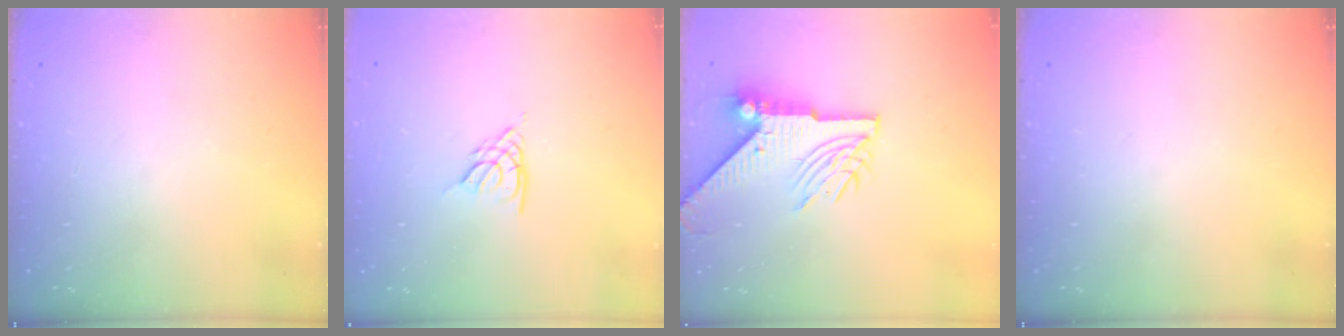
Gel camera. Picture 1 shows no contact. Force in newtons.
{"total": 2.6, "press": 2.6, "slide": 0.6}
{"total": 8.7, "press": 8.6, "slide": 1.2}
{"total": 0.0}